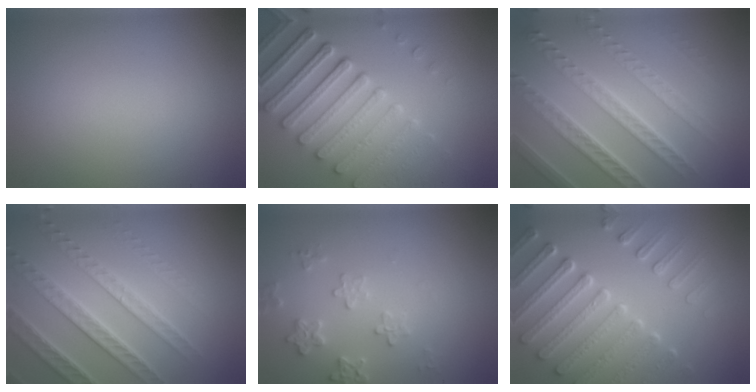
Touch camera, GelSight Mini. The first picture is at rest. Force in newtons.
{"total": 6.8, "press": 5.4, "slide": 4.0}
{"total": 7.8, "press": 5.5, "slide": 5.5}
{"total": 6.2, "press": 5.0, "slide": 3.8}
{"total": 2.5, "press": 2.4, "slide": 0.6}
{"total": 7.5, "press": 5.7, "slide": 4.8}